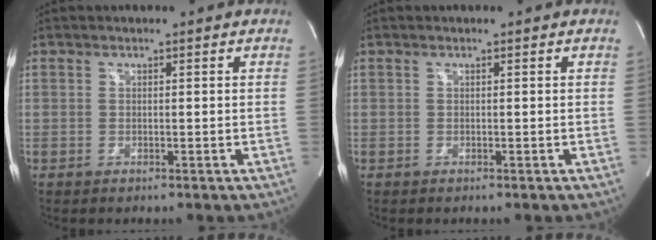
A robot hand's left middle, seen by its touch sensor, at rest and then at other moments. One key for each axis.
{"total": 0.0}